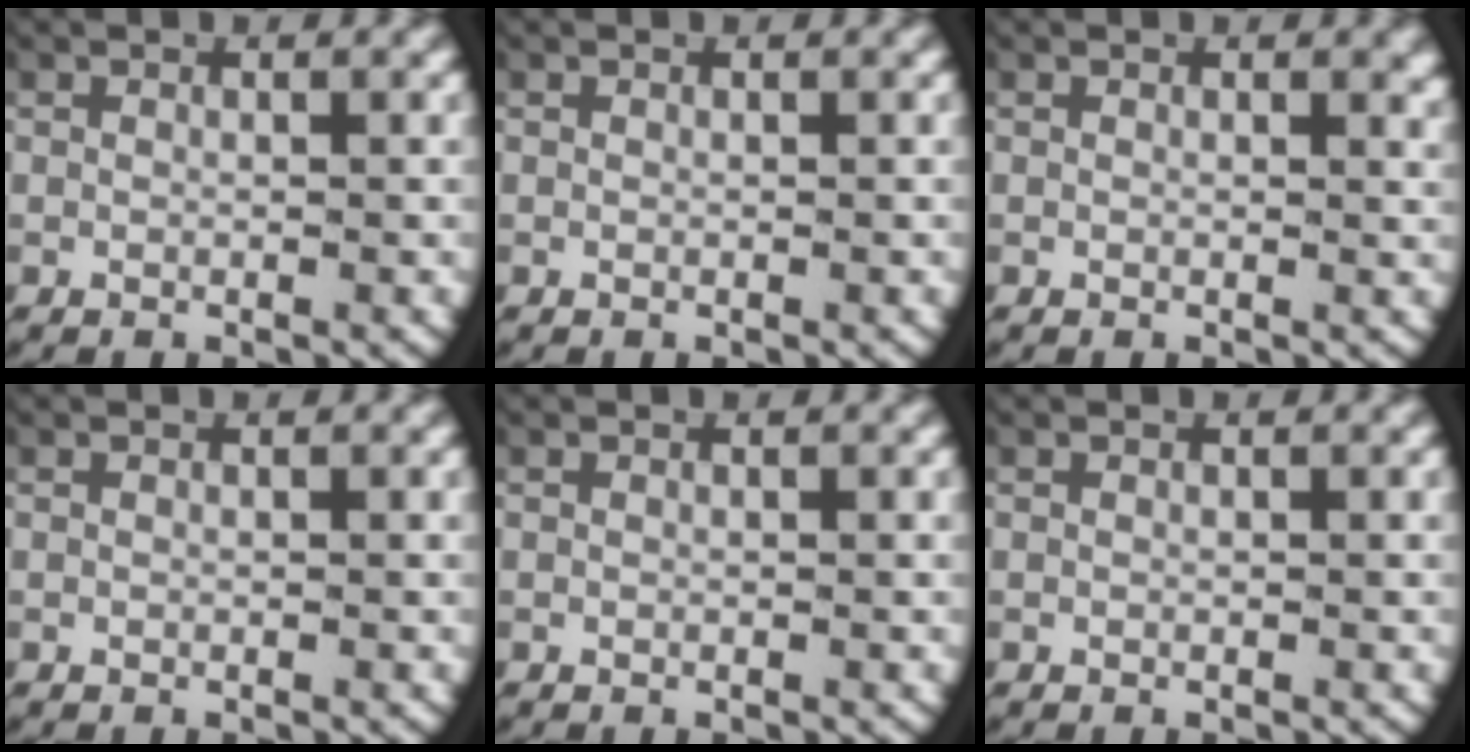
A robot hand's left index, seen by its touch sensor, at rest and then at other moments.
{"total": 0.0}
{"total": 0.7, "force": [0.6, 0.1, 0.2], "torque": [-0.005, -0.003, 0.009]}
{"total": 0.0}
{"total": 0.0}
{"total": 0.0}